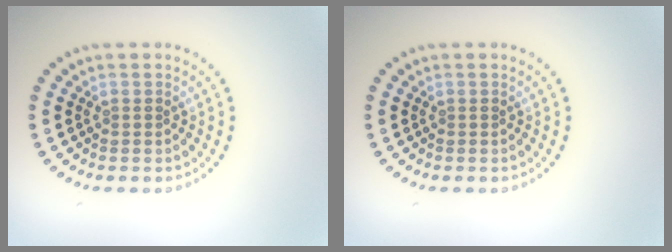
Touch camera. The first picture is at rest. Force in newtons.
{"total": 0.0}